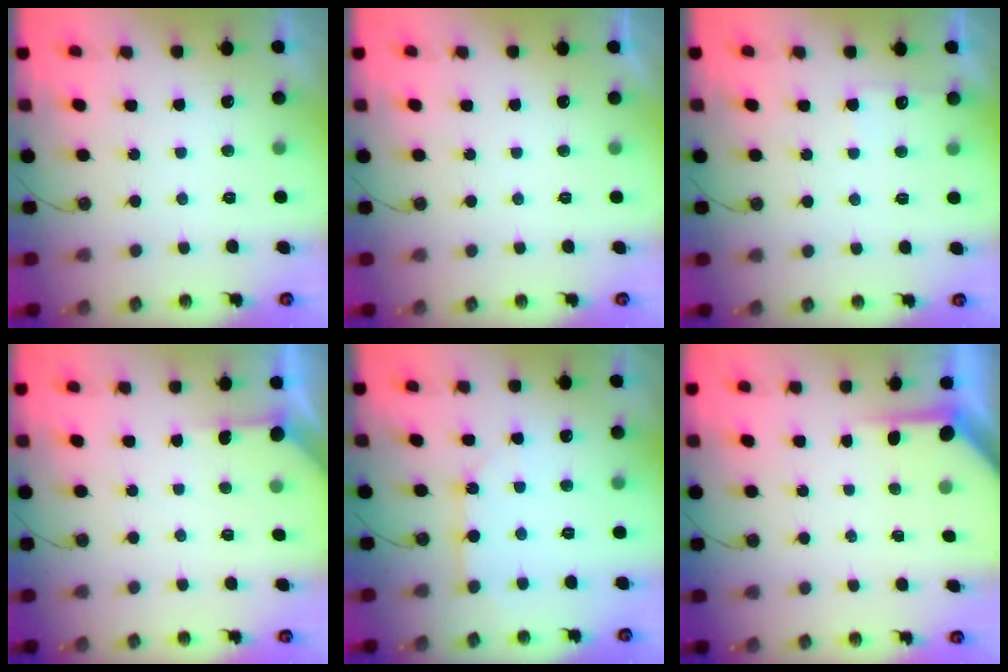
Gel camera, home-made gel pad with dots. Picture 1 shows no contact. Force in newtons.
{"total": 0.0}
{"total": 4.7, "press": 4.6, "slide": 0.8}
{"total": 3.0, "press": 3.0, "slide": 0.4}
{"total": 5.8, "press": 5.8, "slide": 0.5}
{"total": 4.0, "press": 3.9, "slide": 0.3}